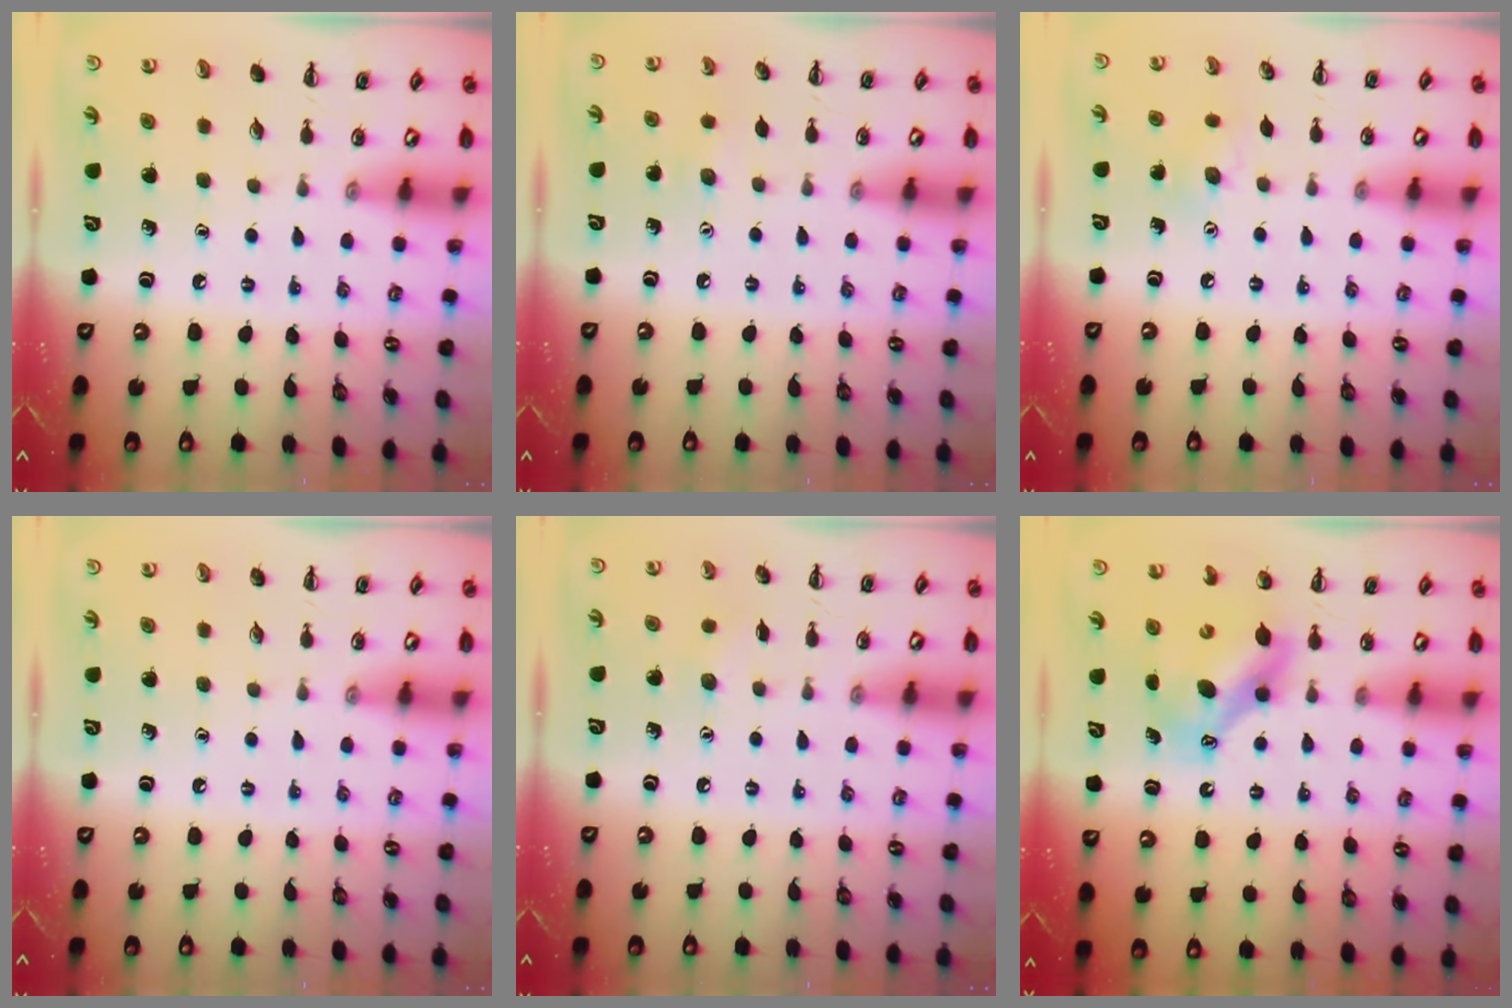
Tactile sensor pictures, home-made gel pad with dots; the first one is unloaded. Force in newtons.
{"total": 5.0, "press": 4.9, "slide": 0.8}
{"total": 6.9, "press": 6.8, "slide": 1.4}
{"total": 0.0}
{"total": 4.7, "press": 4.5, "slide": 1.3}
{"total": 7.5, "press": 7.3, "slide": 1.4}